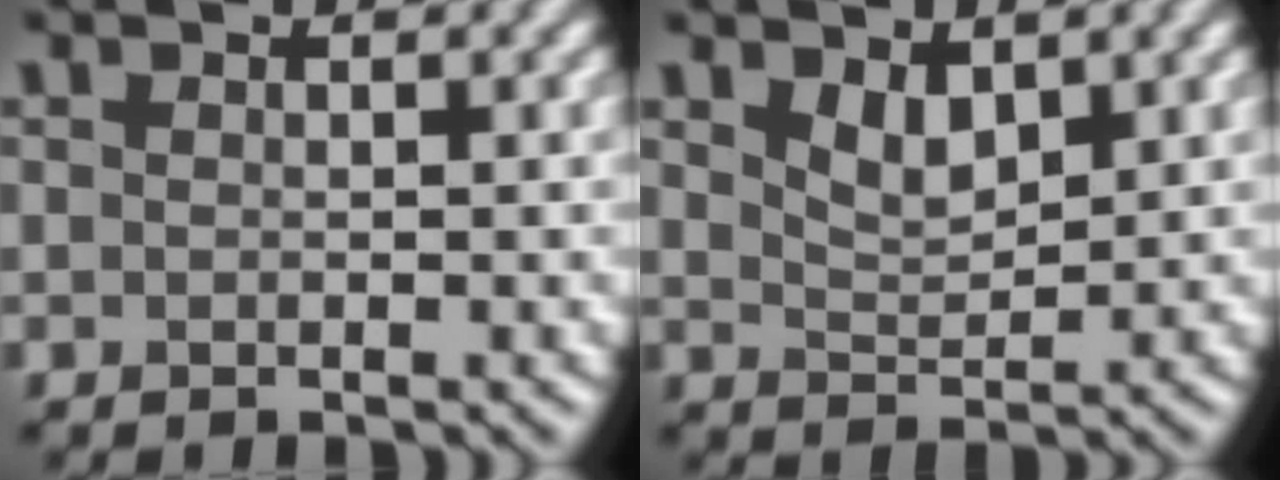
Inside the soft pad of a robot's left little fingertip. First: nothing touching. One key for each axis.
{"total": 2.2, "fx": 1.5, "fy": 1.0, "fz": 1.4, "tx": -0.029, "ty": -0.008, "tz": 0.032}